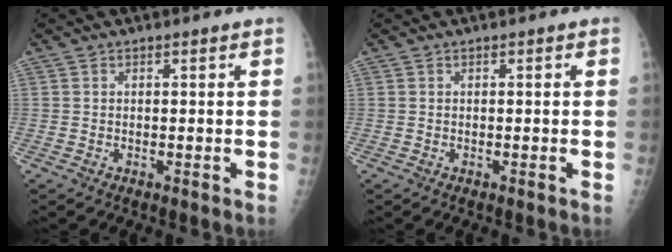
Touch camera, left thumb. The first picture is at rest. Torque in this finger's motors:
{"motor_torque": [0.00, 0.00, -0.02, -0.03, 0.00]}